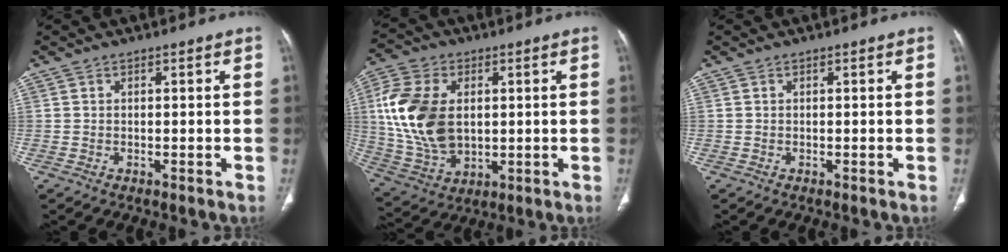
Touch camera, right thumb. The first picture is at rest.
{"total": 16.9, "force": [2.1, 11.1, 12.6], "torque": [-0.249, -0.005, 0.049]}
{"total": 0.0}